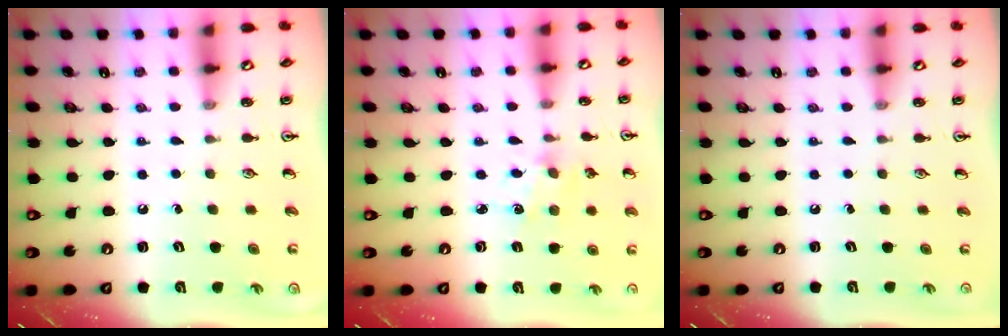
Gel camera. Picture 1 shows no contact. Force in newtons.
{"total": 2.5, "press": 2.4, "slide": 0.4}
{"total": 0.0}